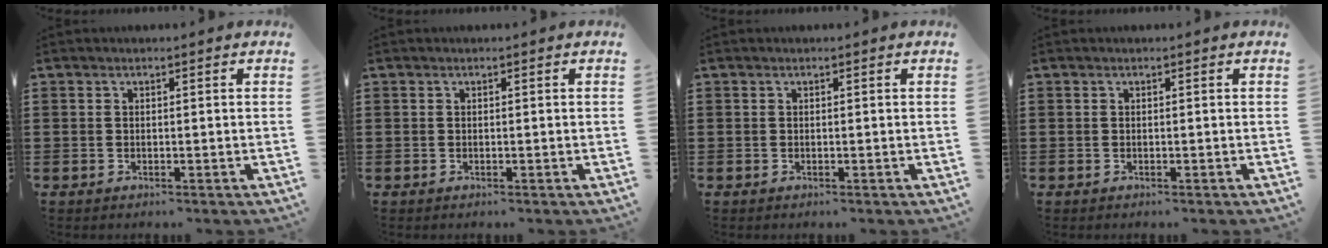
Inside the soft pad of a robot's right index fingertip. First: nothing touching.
{"total": 0.0}
{"total": 0.0}
{"total": 0.0}